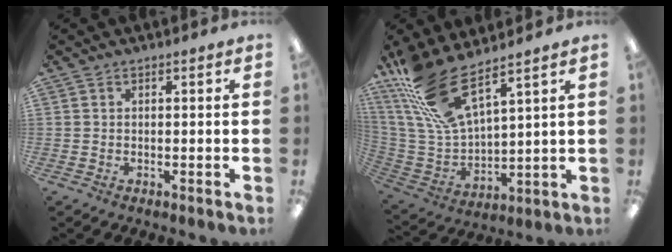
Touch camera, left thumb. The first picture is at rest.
{"total": 17.4, "force": [12.1, 5.6, 11.3], "torque": [-0.273, -0.069, 0.215]}